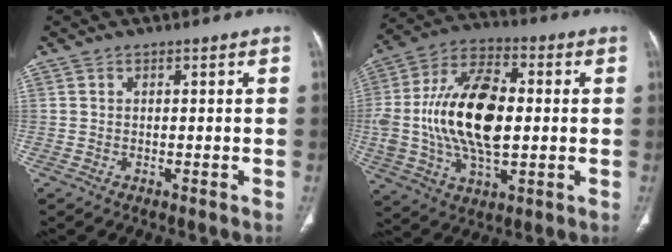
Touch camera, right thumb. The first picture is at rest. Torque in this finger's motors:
{"motor_torque": [0.99, 1.15, 1.02, 0.13, 0.28]}